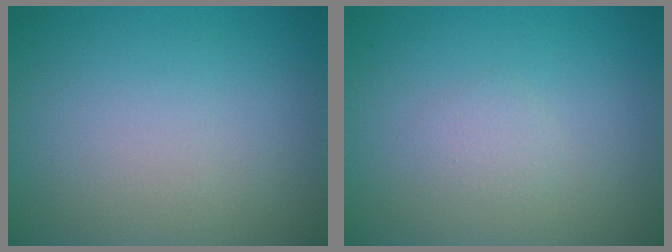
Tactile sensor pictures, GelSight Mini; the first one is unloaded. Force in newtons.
{"total": 1.0, "press": 1.0, "slide": 0.1}